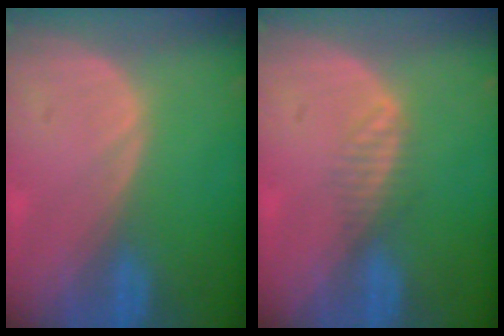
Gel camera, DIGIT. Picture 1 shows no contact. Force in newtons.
{"total": 2.0, "press": 1.8, "slide": 0.8}